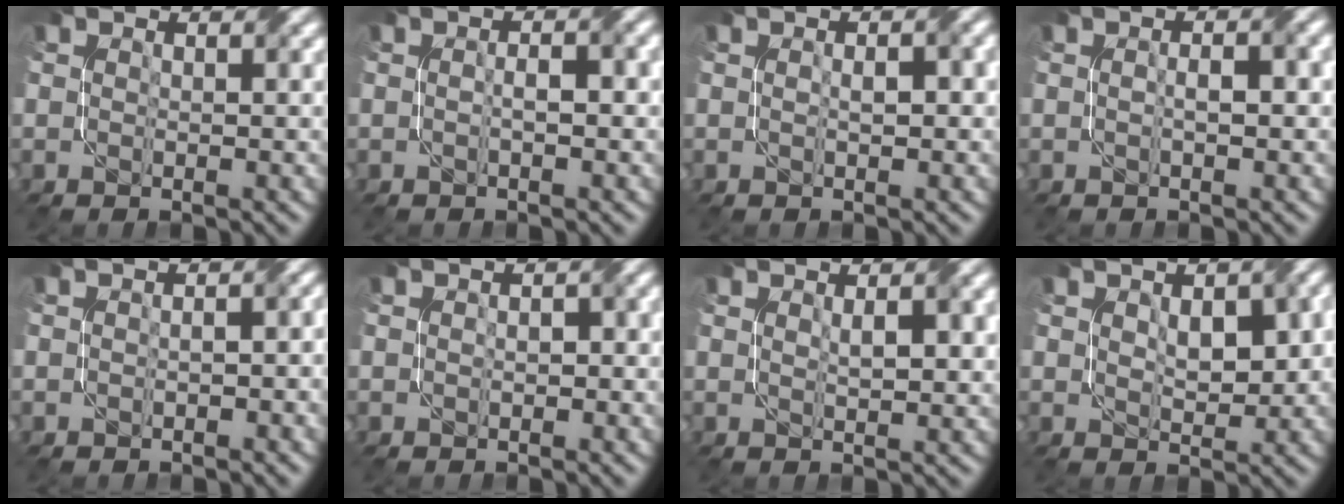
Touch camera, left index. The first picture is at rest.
{"total": 2.1, "force": [-0.1, 0.7, 2.0], "torque": [-0.027, -0.001, -0.007]}
{"total": 1.7, "force": [0.1, 0.6, 1.6], "torque": [-0.026, 0.000, 0.004]}
{"total": 2.3, "force": [0.1, 0.8, 2.2], "torque": [-0.024, 0.001, -0.005]}
{"total": 2.0, "force": [-0.5, 0.8, 1.7], "torque": [-0.022, -0.002, -0.004]}
{"total": 1.4, "force": [-0.2, 0.7, 1.1], "torque": [-0.017, 0.001, -0.001]}
{"total": 2.4, "force": [0.7, 0.5, 2.2], "torque": [-0.034, 0.005, 0.015]}
{"total": 4.8, "force": [0.8, 2.6, 4.0], "torque": [-0.064, -0.002, 0.023]}